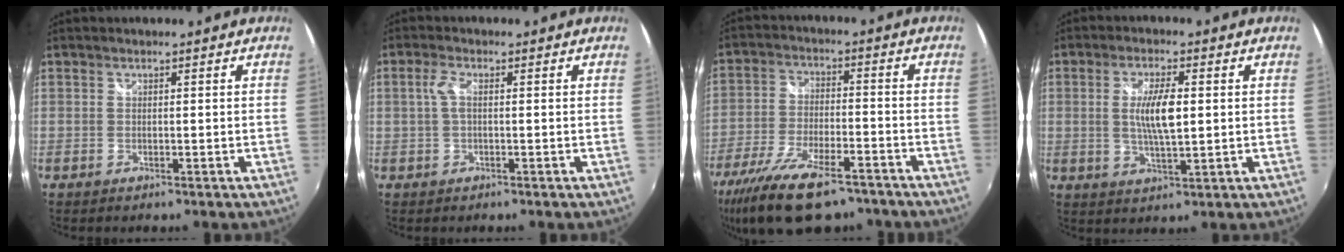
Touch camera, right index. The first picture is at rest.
{"total": 2.6, "force": [0.2, 0.8, 2.4], "torque": [-0.053, 0.003, 0.004]}
{"total": 18.4, "force": [-13.5, 6.5, 10.7], "torque": [-0.223, -0.040, -0.223]}
{"total": 7.0, "force": [0.6, 2.1, 6.7], "torque": [-0.123, -0.002, 0.013]}